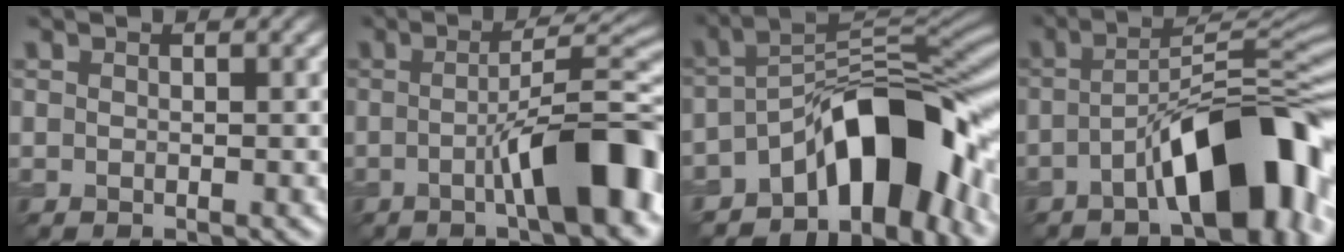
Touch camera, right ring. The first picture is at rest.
{"total": 9.0, "force": [-2.2, 1.8, 8.5], "torque": [-0.108, 0.017, -0.035]}
{"total": 11.8, "force": [-6.0, 5.1, 8.7], "torque": [-0.104, 0.015, -0.095]}
{"total": 10.2, "force": [-4.3, 3.1, 8.8], "torque": [-0.124, 0.021, -0.064]}